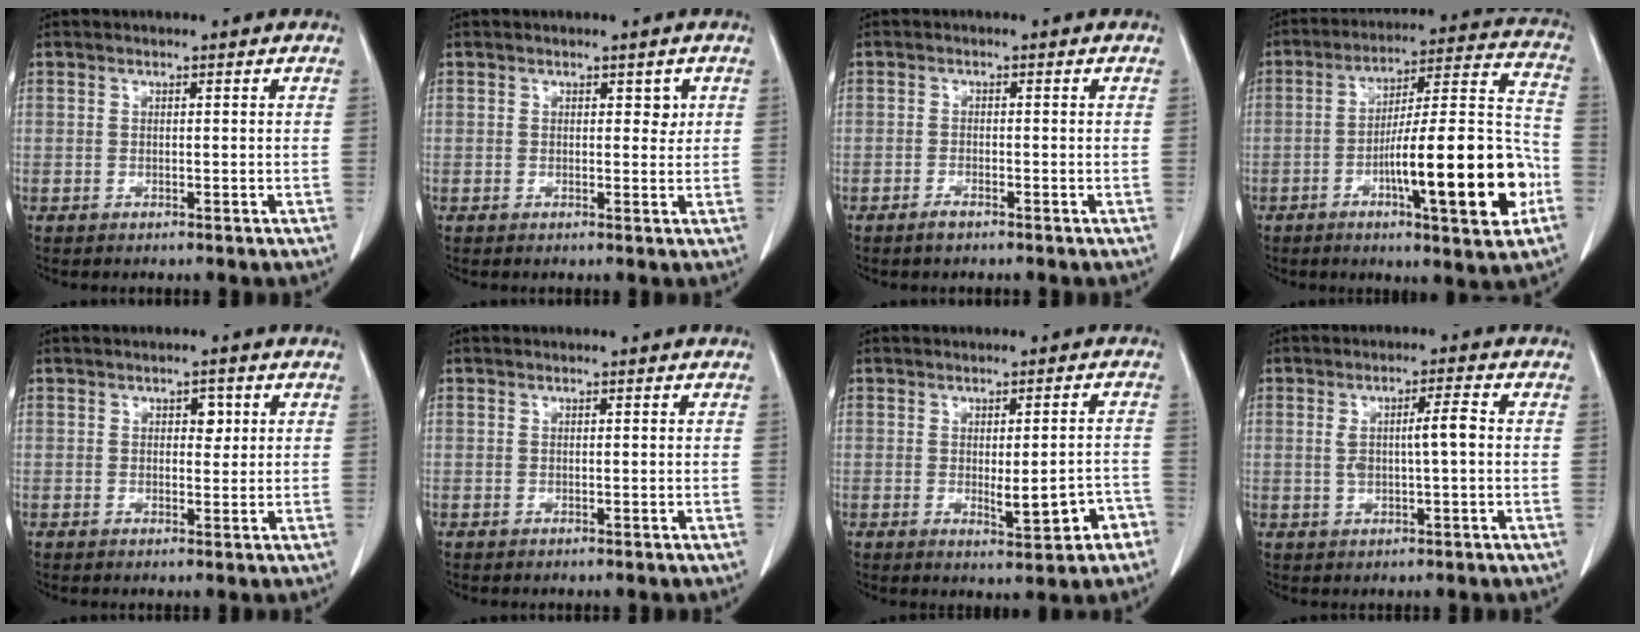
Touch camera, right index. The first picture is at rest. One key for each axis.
{"total": 1.7, "fx": 0.7, "fy": 1.1, "fz": 1.1, "tx": -0.006, "ty": -0.001, "tz": 0.008}
{"total": 1.5, "fx": -1.2, "fy": 0.3, "fz": 0.8, "tx": -0.020, "ty": -0.002, "tz": -0.019}
{"total": 20.0, "fx": -6.4, "fy": 2.5, "fz": 18.8, "tx": -0.263, "ty": 0.015, "tz": -0.091}
{"total": 2.1, "fx": 0.7, "fy": 1.3, "fz": 1.5, "tx": -0.015, "ty": 0.002, "tz": 0.008}
{"total": 0.0}
{"total": 6.5, "fx": -2.4, "fy": 1.8, "fz": 5.8, "tx": -0.068, "ty": 0.004, "tz": -0.022}
{"total": 4.7, "fx": 0.2, "fy": 0.6, "fz": 4.7, "tx": -0.086, "ty": 0.009, "tz": 0.007}